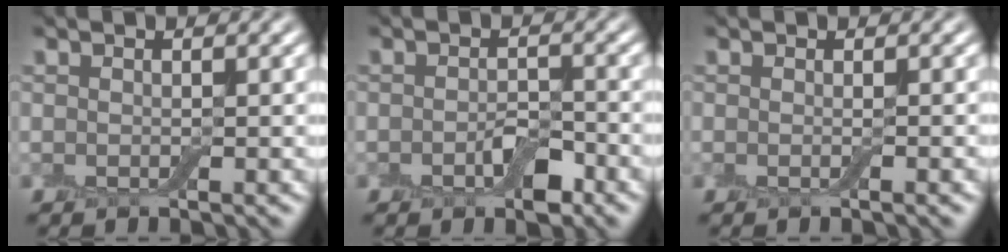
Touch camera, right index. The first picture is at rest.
{"total": 2.7, "force": [-1.1, 1.3, 2.0], "torque": [-0.033, 0.000, -0.017]}
{"total": 0.9, "force": [-0.2, 0.1, 0.9], "torque": [-0.013, -0.005, -0.005]}